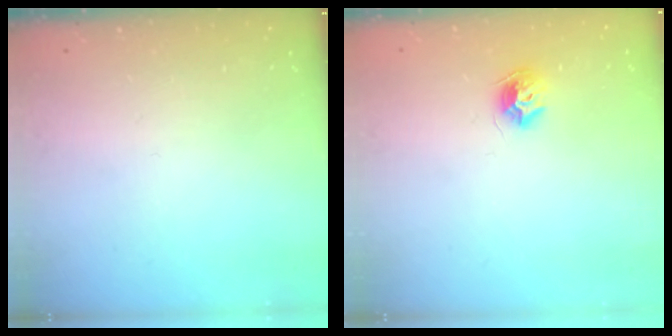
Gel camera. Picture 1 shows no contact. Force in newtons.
{"total": 8.1, "press": 8.1, "slide": 0.1}